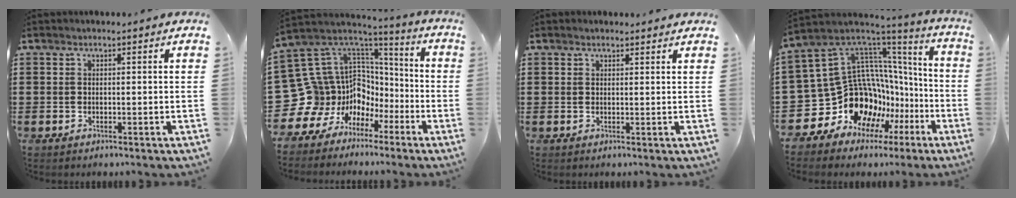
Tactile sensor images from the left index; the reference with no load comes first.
{"total": 11.8, "force": [-3.3, 11.3, 1.2], "torque": [-0.089, -0.034, -0.023]}
{"total": 1.1, "force": [1.0, 0.3, 0.1], "torque": [-0.004, 0.003, 0.020]}
{"total": 15.6, "force": [-4.6, 13.0, 7.2], "torque": [-0.184, -0.042, -0.039]}